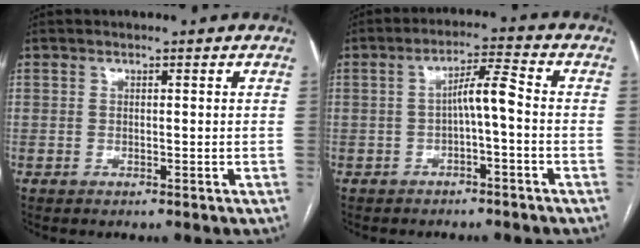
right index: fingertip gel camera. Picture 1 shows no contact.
{"total": 4.8, "force": [-0.8, 0.5, 4.7], "torque": [-0.077, 0.018, -0.012]}